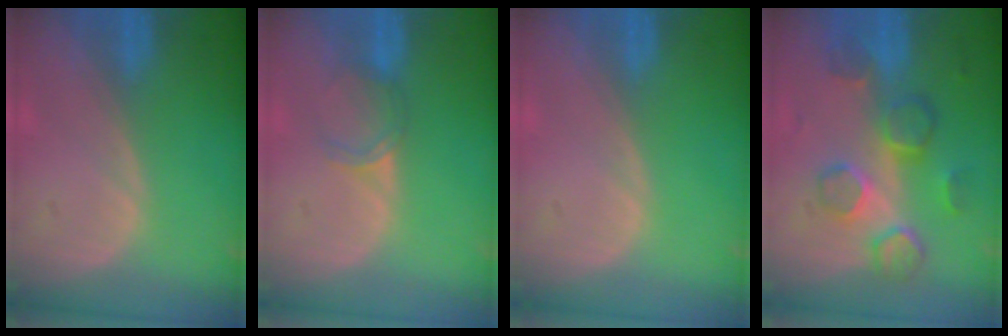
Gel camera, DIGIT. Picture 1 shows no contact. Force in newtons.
{"total": 2.9, "press": 2.5, "slide": 1.5}
{"total": 0.0}
{"total": 8.6, "press": 7.7, "slide": 3.8}